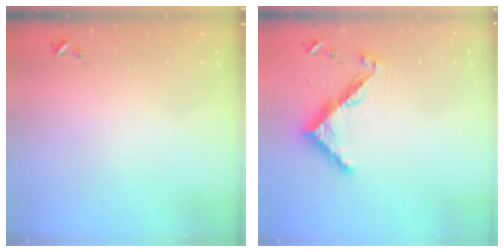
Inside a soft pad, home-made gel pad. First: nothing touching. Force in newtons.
{"total": 8.5, "press": 8.5, "slide": 0.6}